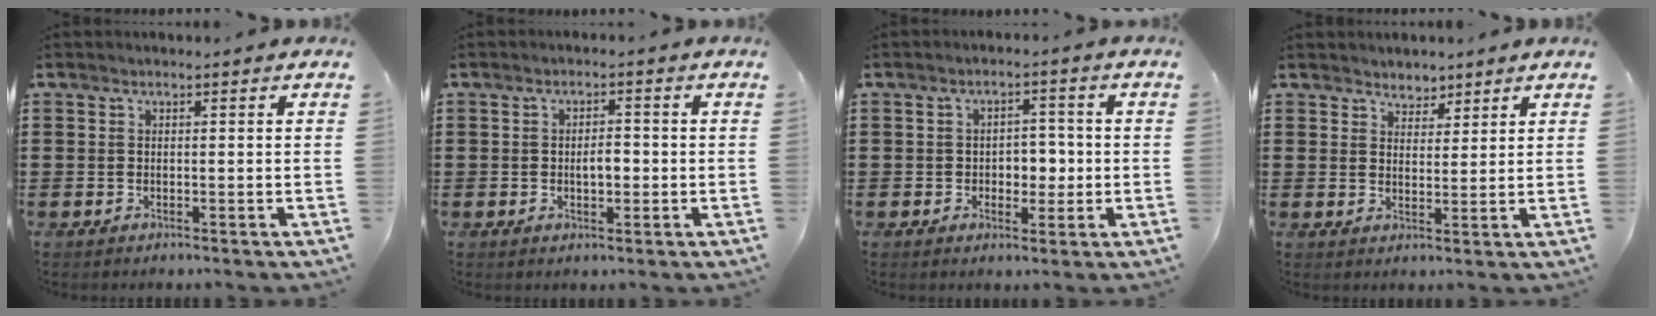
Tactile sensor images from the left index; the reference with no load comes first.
{"total": 2.8, "force": [-0.3, 1.3, 2.5], "torque": [-0.040, 0.001, -0.010]}
{"total": 3.7, "force": [-0.6, 2.7, 2.5], "torque": [-0.048, 0.005, -0.019]}
{"total": 2.8, "force": [2.4, 1.5, -0.1], "torque": [-0.001, 0.002, 0.043]}